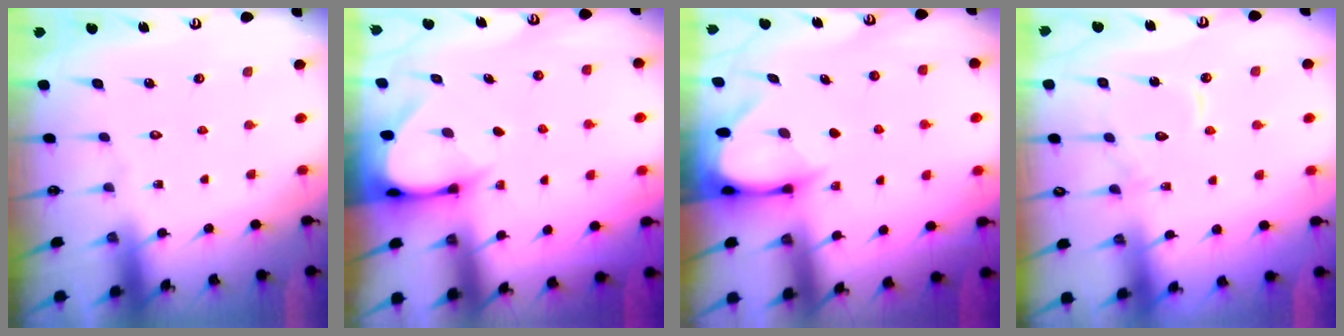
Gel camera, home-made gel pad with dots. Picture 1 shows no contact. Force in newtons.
{"total": 3.3, "press": 3.3, "slide": 0.2}
{"total": 3.4, "press": 3.4, "slide": 0.3}
{"total": 9.9, "press": 9.9, "slide": 0.7}